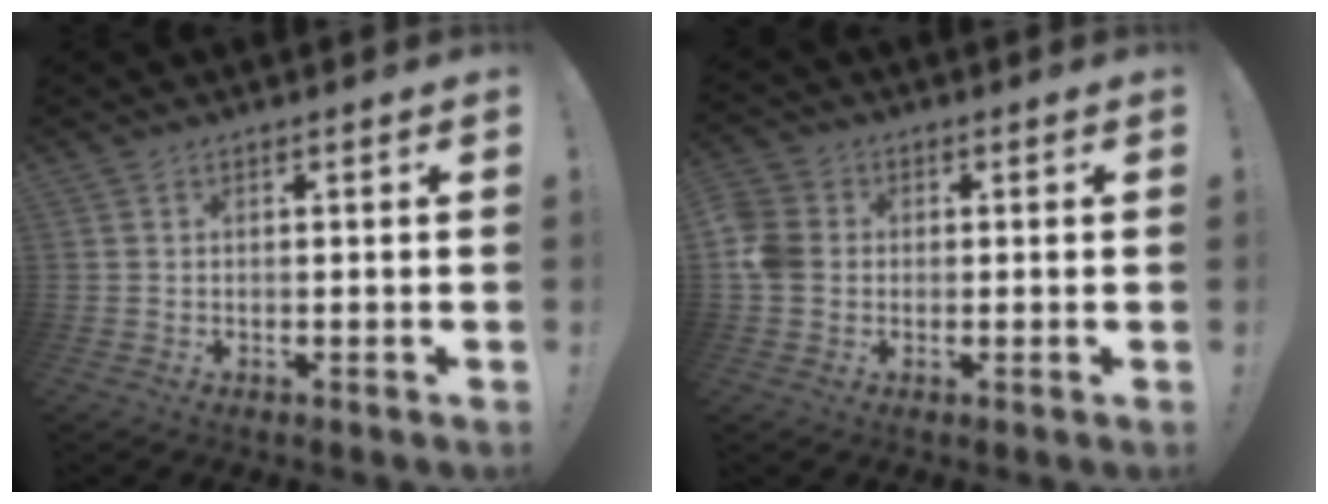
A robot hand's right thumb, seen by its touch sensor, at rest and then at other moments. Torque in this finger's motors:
{"motor_torque": [0.25, 0.43, 0.75, -0.20, 0.05]}